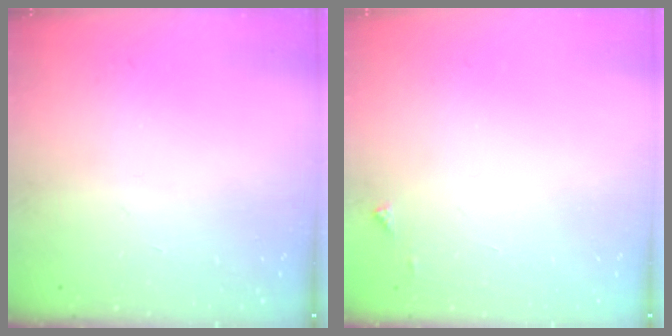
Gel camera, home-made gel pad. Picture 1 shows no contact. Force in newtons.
{"total": 3.8, "press": 3.7, "slide": 0.6}